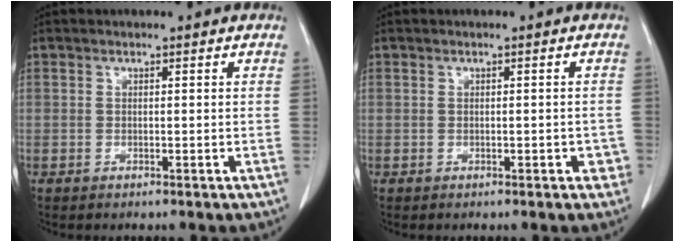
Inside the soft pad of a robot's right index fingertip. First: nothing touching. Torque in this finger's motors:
{"motor_torque": [0.23, 0.29, 0.16, 0.08]}